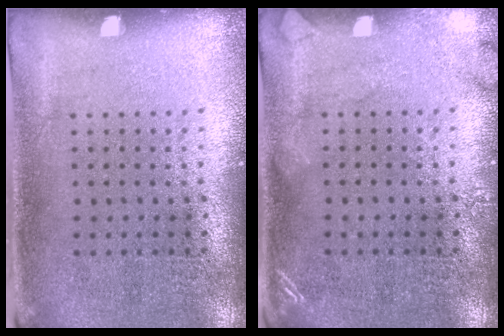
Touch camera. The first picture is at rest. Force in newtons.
{"total": 1.5, "press": 1.5, "slide": 0.2}